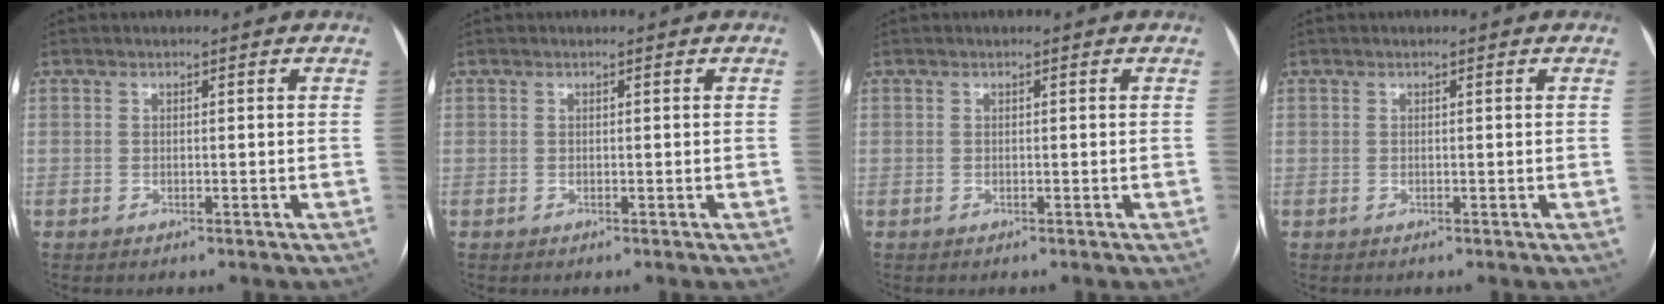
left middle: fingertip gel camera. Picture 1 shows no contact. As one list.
[{"total": 0.0}, {"total": 0.0}, {"total": 0.0}]